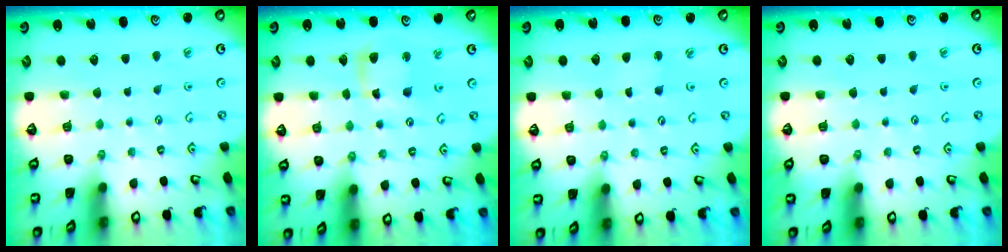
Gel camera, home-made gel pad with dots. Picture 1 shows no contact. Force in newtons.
{"total": 8.5, "press": 8.3, "slide": 1.4}
{"total": 2.2, "press": 2.2, "slide": 0.2}
{"total": 0.0}